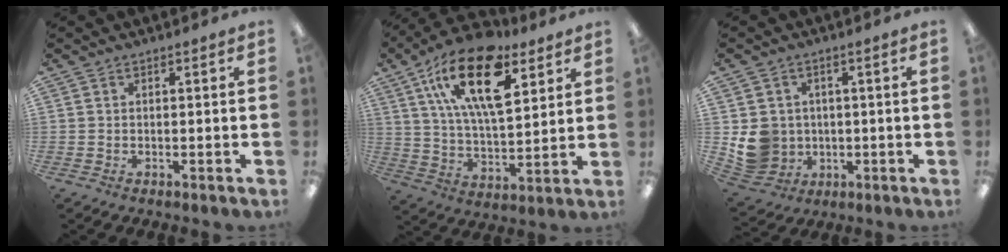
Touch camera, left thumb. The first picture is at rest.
{"total": 21.8, "force": [11.6, 10.0, 15.5], "torque": [-0.273, -0.051, 0.195]}
{"total": 8.2, "force": [0.1, 7.9, 2.2], "torque": [-0.063, 0.006, 0.014]}